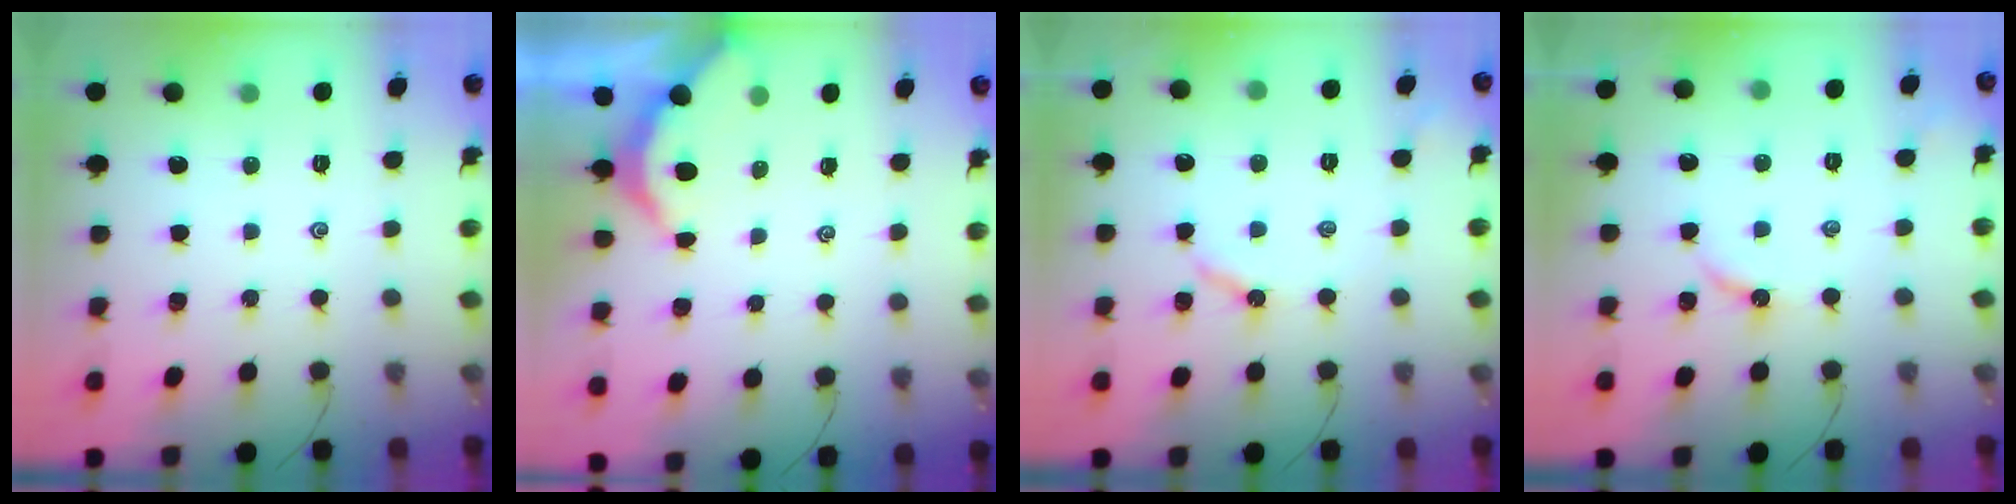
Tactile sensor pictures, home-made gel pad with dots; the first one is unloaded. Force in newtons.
{"total": 2.2, "press": 2.2, "slide": 0.4}
{"total": 4.3, "press": 4.2, "slide": 0.7}
{"total": 3.3, "press": 3.3, "slide": 0.5}